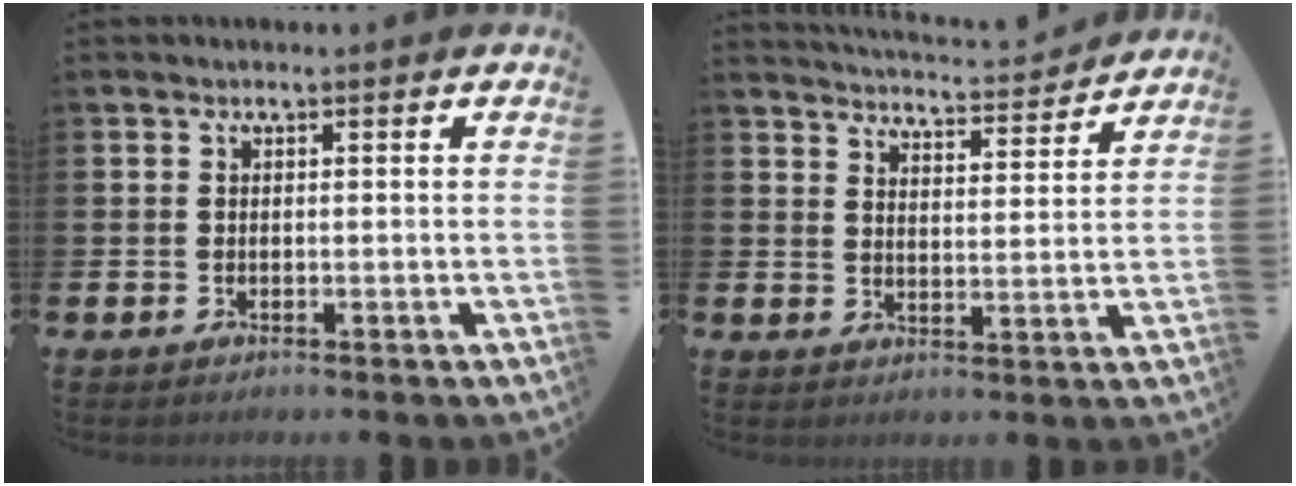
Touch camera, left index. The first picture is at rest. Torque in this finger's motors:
{"motor_torque": [0.90, -1.24, 0.00, 0.05]}